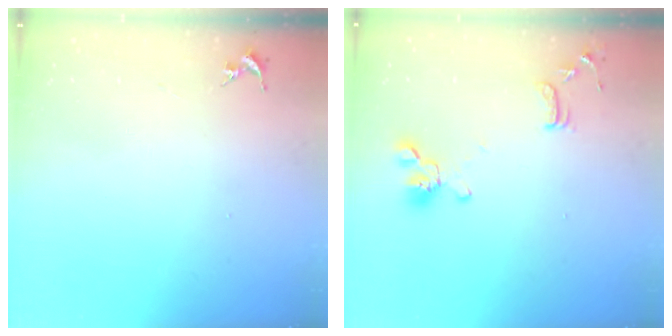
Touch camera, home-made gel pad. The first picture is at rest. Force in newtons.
{"total": 12.0, "press": 11.9, "slide": 1.8}